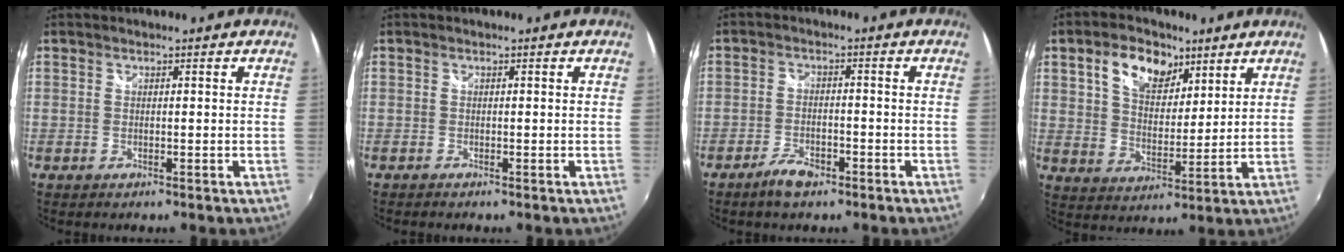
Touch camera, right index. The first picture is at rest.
{"total": 0.0}
{"total": 4.7, "force": [-3.5, 1.8, 2.6], "torque": [-0.066, -0.004, -0.065]}
{"total": 10.3, "force": [5.7, 6.1, 6.1], "torque": [-0.108, 0.016, 0.096]}